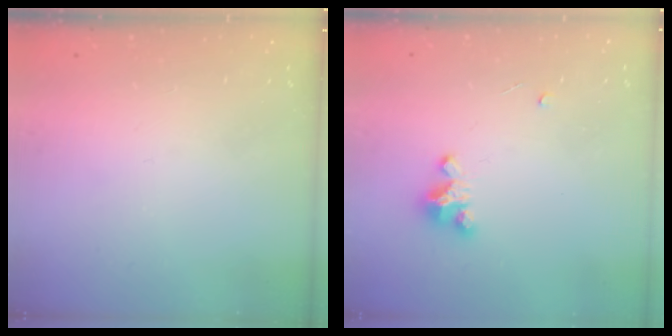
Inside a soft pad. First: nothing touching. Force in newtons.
{"total": 3.4, "press": 3.4, "slide": 0.4}